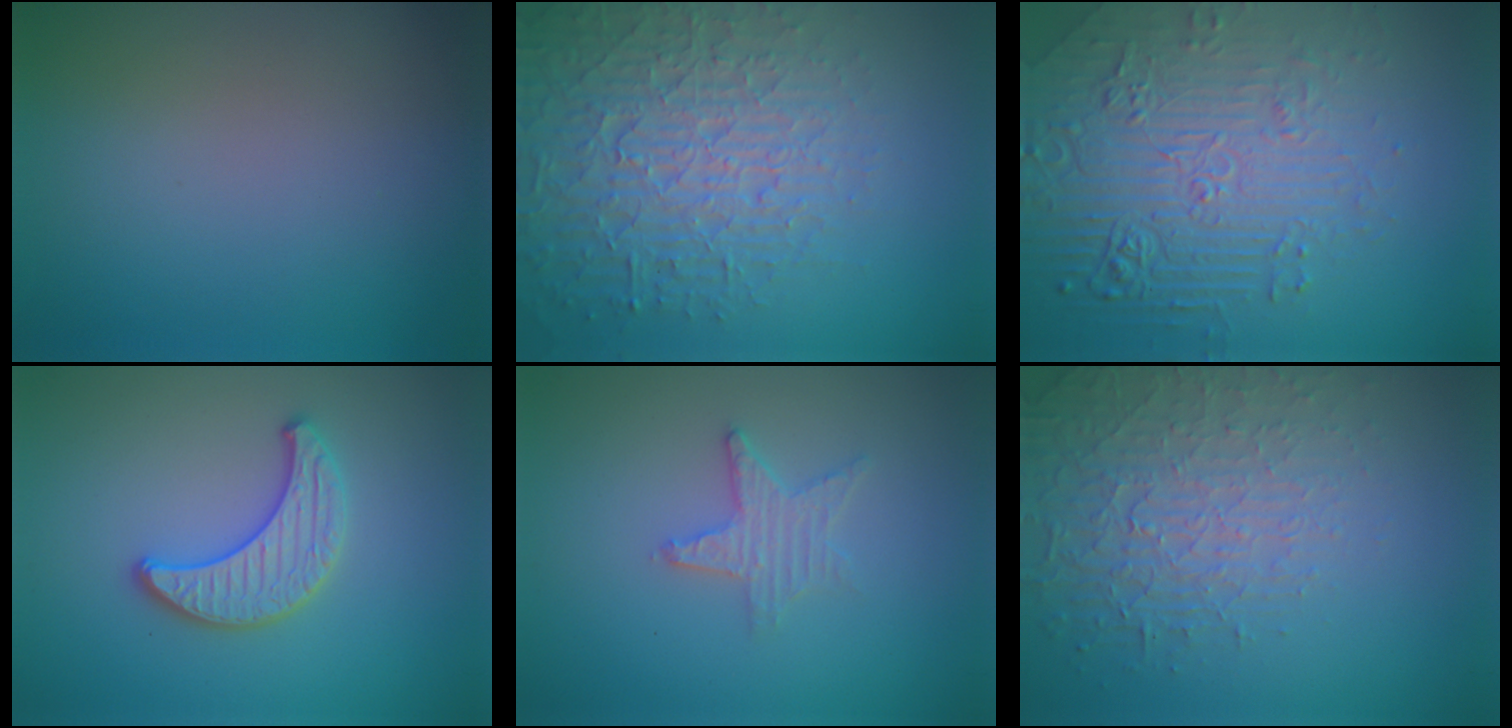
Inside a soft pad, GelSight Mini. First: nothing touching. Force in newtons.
{"total": 7.4, "press": 7.2, "slide": 1.7}
{"total": 8.6, "press": 5.9, "slide": 6.2}
{"total": 3.2, "press": 3.1, "slide": 0.4}
{"total": 2.3, "press": 2.2, "slide": 0.4}
{"total": 4.0, "press": 3.9, "slide": 1.1}